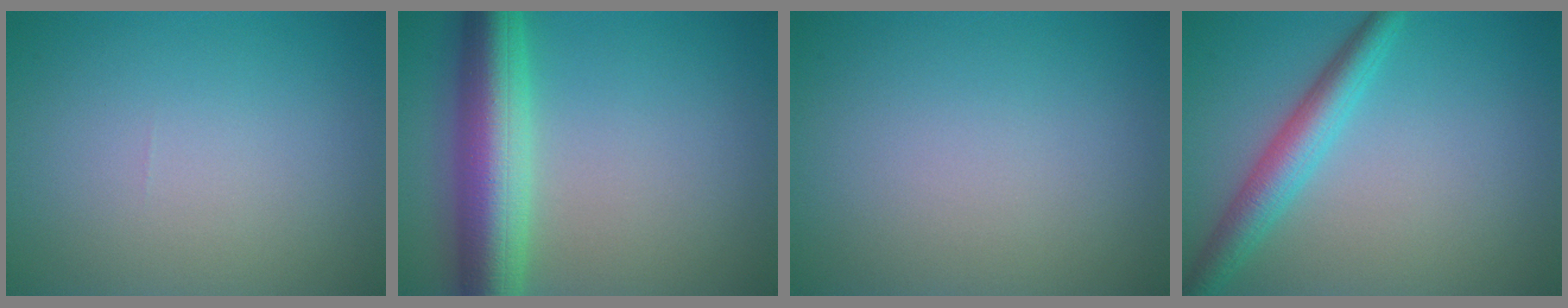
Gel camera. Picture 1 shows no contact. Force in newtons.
{"total": 8.2, "press": 8.1, "slide": 0.3}
{"total": 0.0}
{"total": 3.9, "press": 3.9, "slide": 0.0}